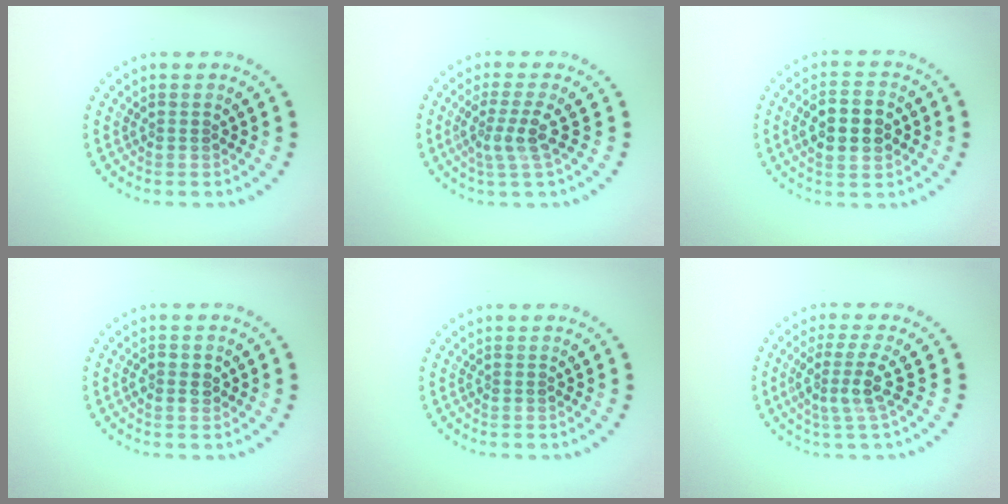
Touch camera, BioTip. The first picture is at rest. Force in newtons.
{"total": 2.6, "press": 2.0, "slide": 1.7}
{"total": 4.3, "press": 4.3, "slide": 0.3}
{"total": 1.4, "press": 1.4, "slide": 0.1}
{"total": 0.0}
{"total": 3.1, "press": 2.4, "slide": 2.0}